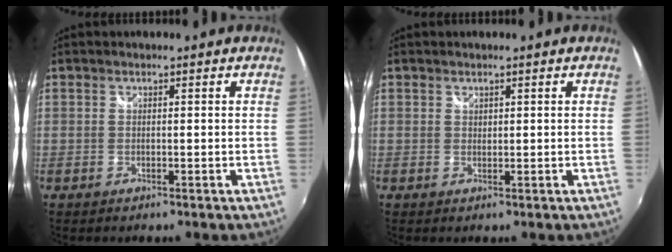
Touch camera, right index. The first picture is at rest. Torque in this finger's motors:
{"motor_torque": [-0.02, 0.09, 0.05, 0.01]}